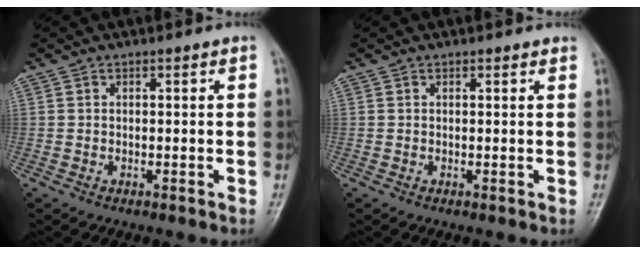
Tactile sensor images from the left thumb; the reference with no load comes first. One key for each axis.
{"total": 0.9, "fx": 0.8, "fy": 0.3, "fz": 0.4, "tx": -0.001, "ty": 0.001, "tz": 0.009}